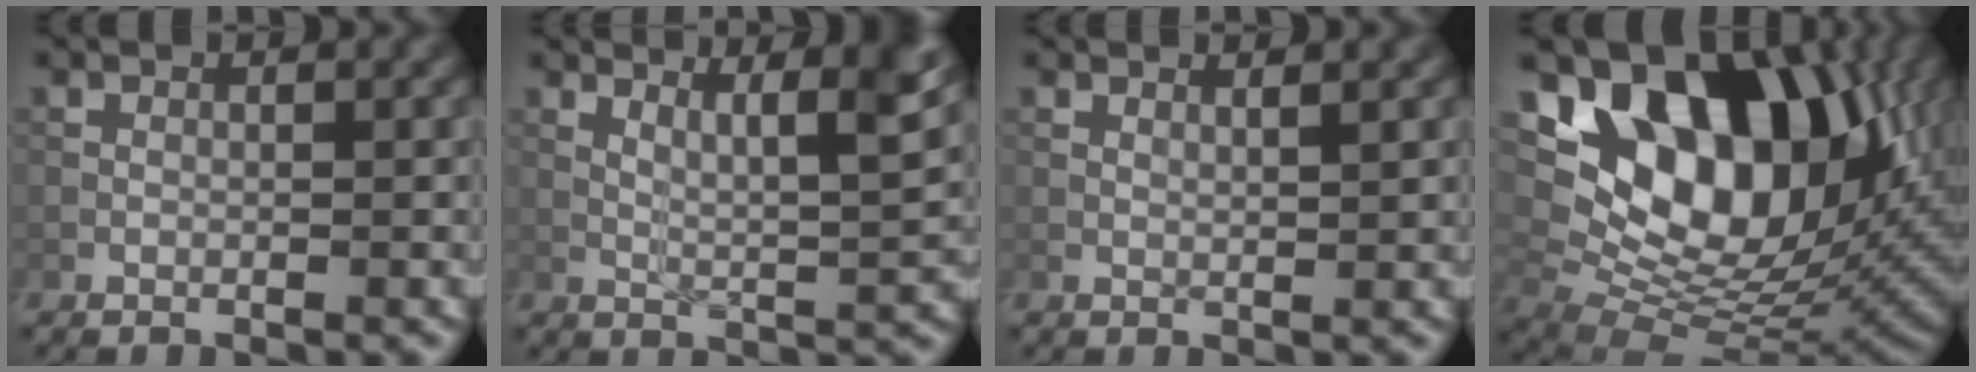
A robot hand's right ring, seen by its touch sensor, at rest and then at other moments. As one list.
[{"total": 5.5, "force": [2.7, 0.8, 4.7], "torque": [-0.074, -0.002, 0.051]}, {"total": 1.3, "force": [1.0, 0.3, 0.8], "torque": [-0.011, -0.001, 0.010]}, {"total": 15.8, "force": [6.3, 9.3, 11.0], "torque": [-0.178, 0.023, 0.113]}]